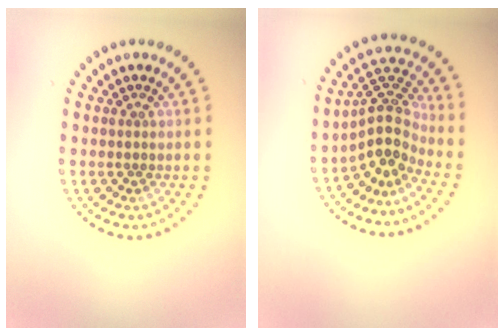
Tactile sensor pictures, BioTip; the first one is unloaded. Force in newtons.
{"total": 4.0, "press": 3.0, "slide": 2.7}